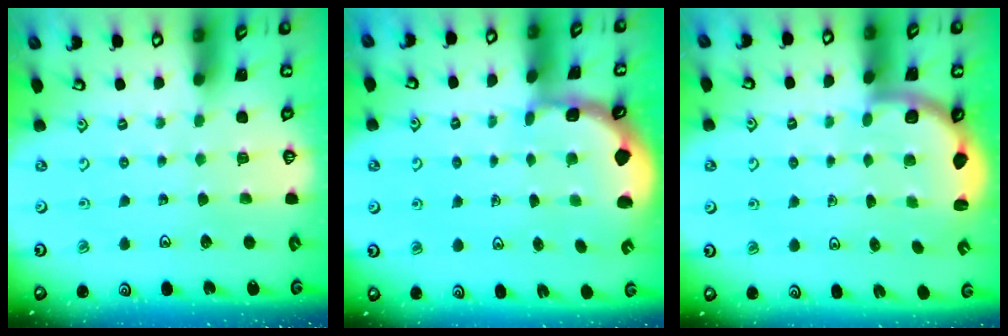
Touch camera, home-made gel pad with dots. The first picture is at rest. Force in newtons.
{"total": 1.7, "press": 1.6, "slide": 0.5}
{"total": 3.1, "press": 2.8, "slide": 1.5}